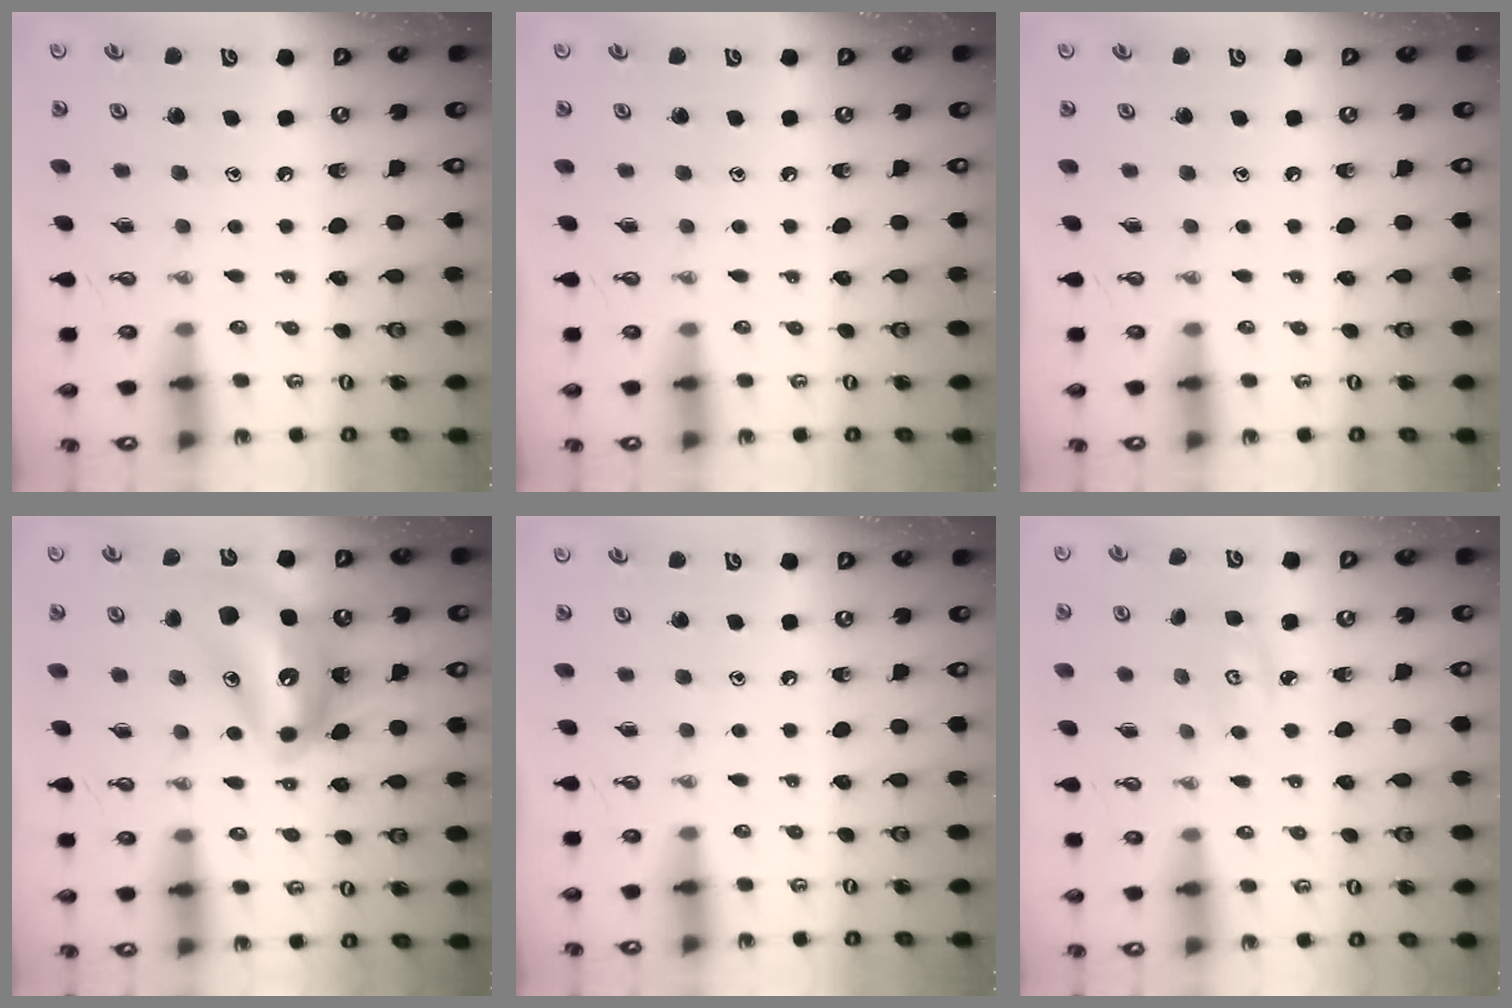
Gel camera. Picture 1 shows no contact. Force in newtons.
{"total": 0.0}
{"total": 0.0}
{"total": 14.6, "press": 14.5, "slide": 0.8}
{"total": 0.0}
{"total": 2.8, "press": 2.8, "slide": 0.3}